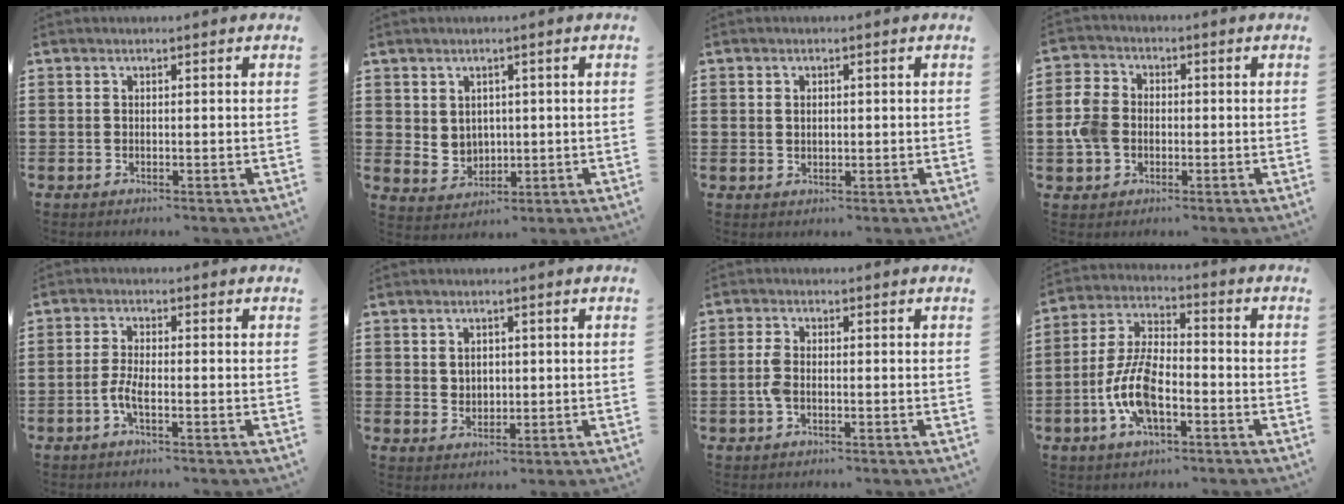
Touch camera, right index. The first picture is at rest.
{"total": 3.4, "force": [1.8, 2.8, 0.7], "torque": [-0.020, -0.003, 0.032]}
{"total": 1.2, "force": [0.3, 0.8, 0.8], "torque": [-0.019, 0.005, 0.006]}
{"total": 5.8, "force": [-0.9, 4.7, 3.3], "torque": [-0.096, 0.005, -0.023]}
{"total": 3.2, "force": [-1.4, 0.5, 2.8], "torque": [-0.071, -0.009, -0.030]}
{"total": 2.2, "force": [0.9, 1.9, 0.7], "torque": [-0.014, 0.006, 0.013]}
{"total": 2.7, "force": [-0.6, 1.3, 2.3], "torque": [-0.060, -0.003, -0.016]}
{"total": 9.2, "force": [-3.1, 4.1, 7.6], "torque": [-0.183, -0.005, -0.066]}